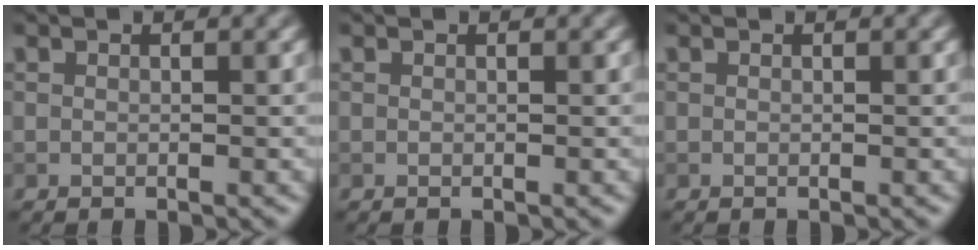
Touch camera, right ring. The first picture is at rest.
{"total": 0.0}
{"total": 0.0}